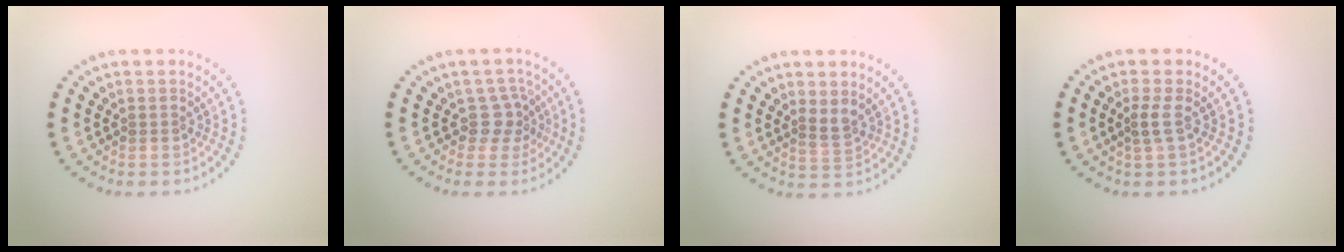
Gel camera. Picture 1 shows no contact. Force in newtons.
{"total": 2.2, "press": 1.6, "slide": 1.6}
{"total": 1.5, "press": 1.1, "slide": 1.1}
{"total": 1.1, "press": 0.8, "slide": 0.8}